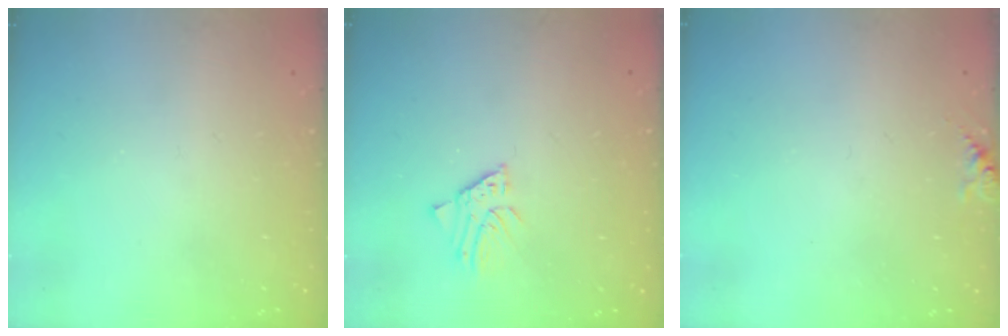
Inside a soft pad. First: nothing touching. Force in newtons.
{"total": 2.4, "press": 2.4, "slide": 0.2}
{"total": 4.5, "press": 4.5, "slide": 0.6}